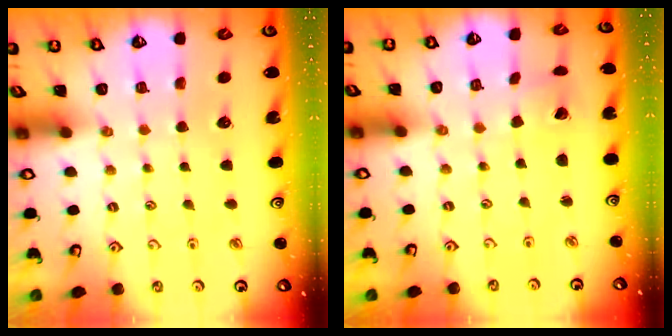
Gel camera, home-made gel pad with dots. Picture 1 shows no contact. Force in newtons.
{"total": 1.9, "press": 1.9, "slide": 0.0}